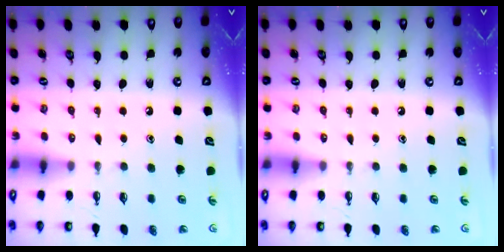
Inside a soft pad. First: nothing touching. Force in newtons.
{"total": 0.0}